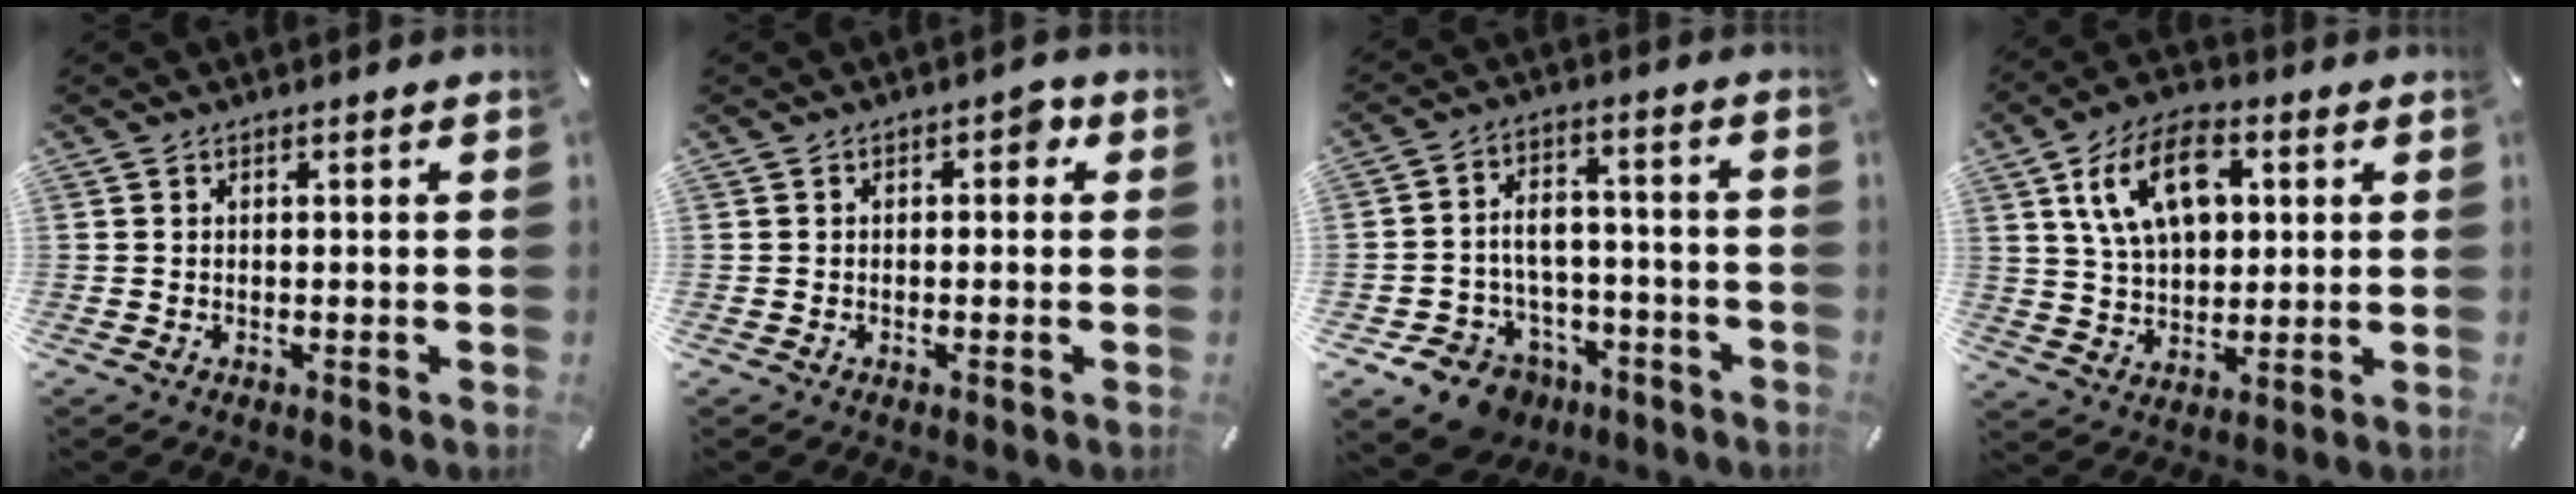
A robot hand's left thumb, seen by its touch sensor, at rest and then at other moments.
{"total": 2.4, "force": [-0.1, 1.5, 1.9], "torque": [-0.023, 0.007, -0.010]}
{"total": 10.1, "force": [-5.7, 7.8, 3.2], "torque": [-0.061, 0.043, -0.094]}
{"total": 13.7, "force": [4.4, 9.0, 9.2], "torque": [-0.172, 0.006, 0.079]}